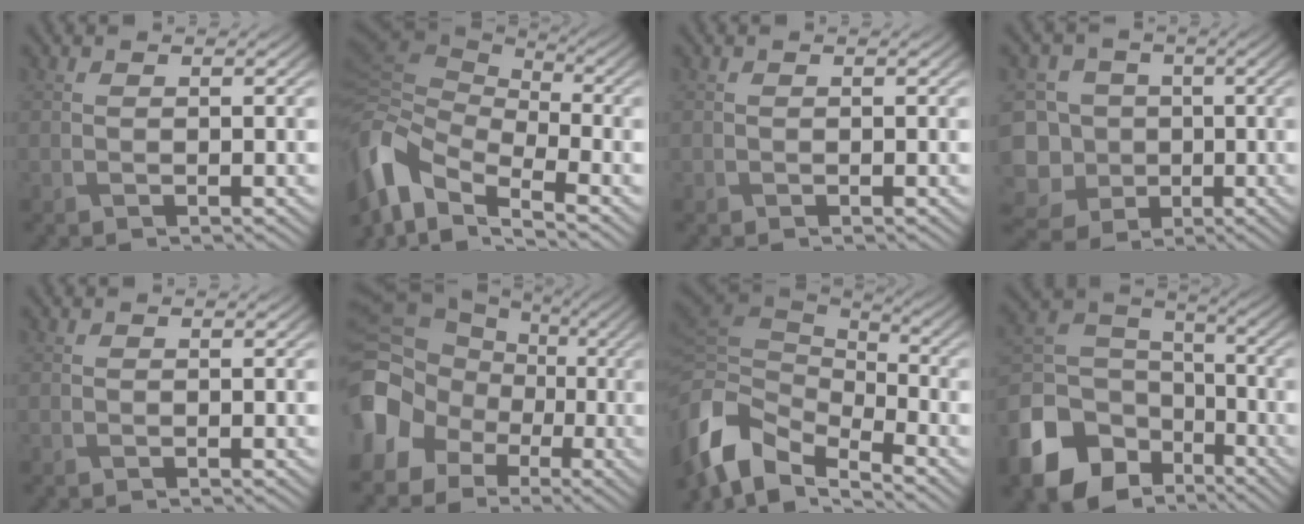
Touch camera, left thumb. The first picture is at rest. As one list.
[{"total": 11.6, "force": [-5.5, 6.8, 7.7], "torque": [-0.220, -0.014, -0.104]}, {"total": 0.0}, {"total": 11.5, "force": [-3.2, 10.5, 3.2], "torque": [-0.127, -0.019, -0.080]}, {"total": 0.0}, {"total": 16.0, "force": [-3.0, 14.2, 6.8], "torque": [-0.198, -0.032, -0.095]}, {"total": 12.3, "force": [-6.7, 7.2, 7.4], "torque": [-0.192, -0.023, -0.121]}, {"total": 15.2, "force": [-7.9, 11.0, 7.0], "torque": [-0.222, -0.047, -0.141]}]